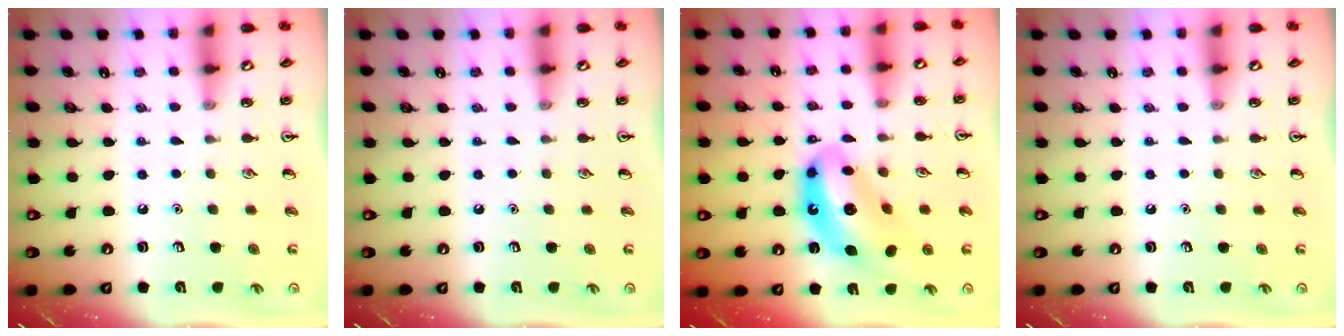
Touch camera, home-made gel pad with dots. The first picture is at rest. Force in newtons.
{"total": 0.0}
{"total": 13.4, "press": 12.6, "slide": 4.6}
{"total": 0.0}